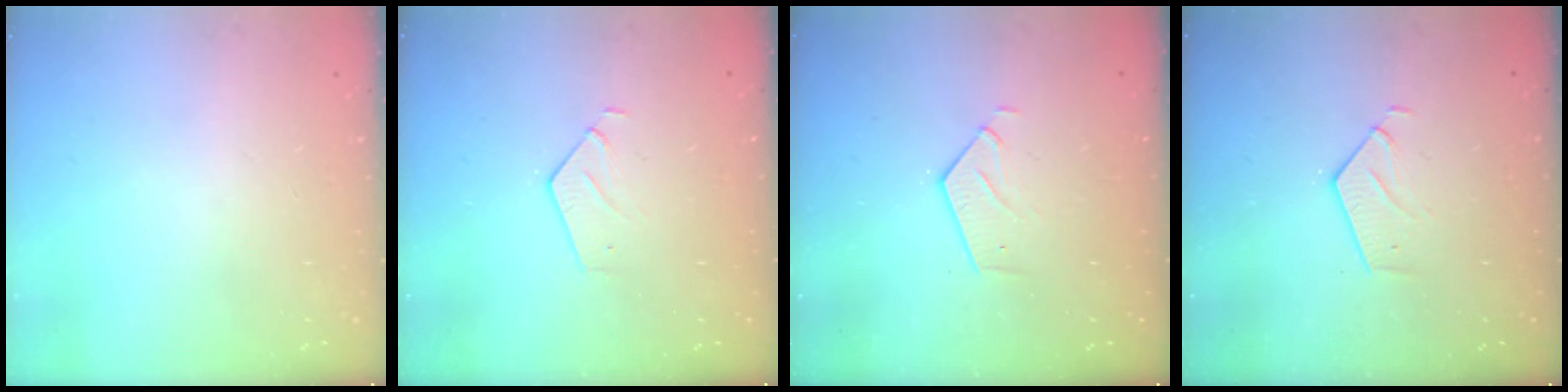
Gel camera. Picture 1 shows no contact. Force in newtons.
{"total": 3.6, "press": 3.6, "slide": 0.3}
{"total": 3.2, "press": 3.2, "slide": 0.2}
{"total": 3.1, "press": 3.1, "slide": 0.2}